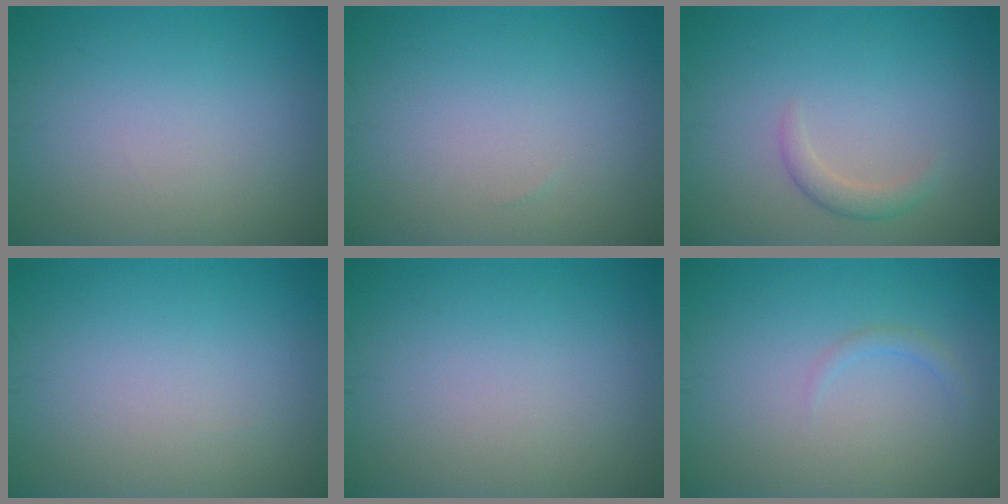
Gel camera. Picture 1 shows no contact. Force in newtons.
{"total": 0.0}
{"total": 1.6, "press": 1.6, "slide": 0.1}
{"total": 0.0}
{"total": 0.0}
{"total": 1.0, "press": 1.0, "slide": 0.1}